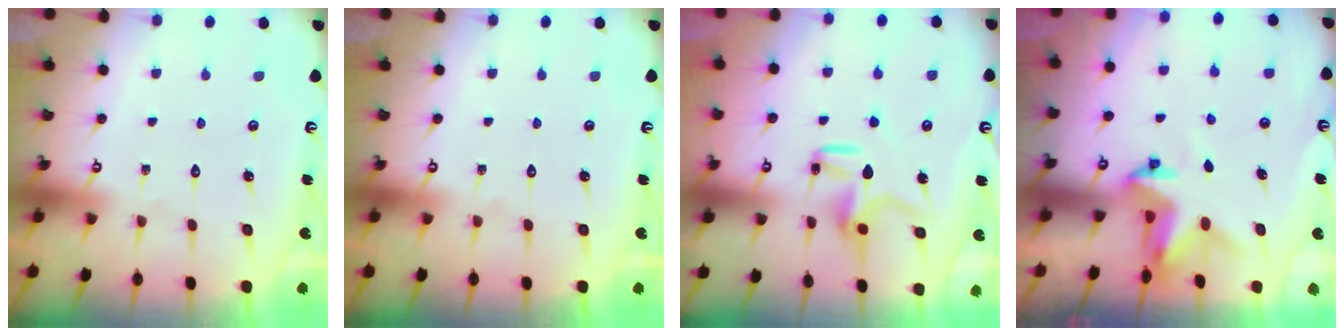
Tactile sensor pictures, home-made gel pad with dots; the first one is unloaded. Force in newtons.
{"total": 0.0}
{"total": 9.0, "press": 9.0, "slide": 0.7}
{"total": 3.3, "press": 3.3, "slide": 0.2}